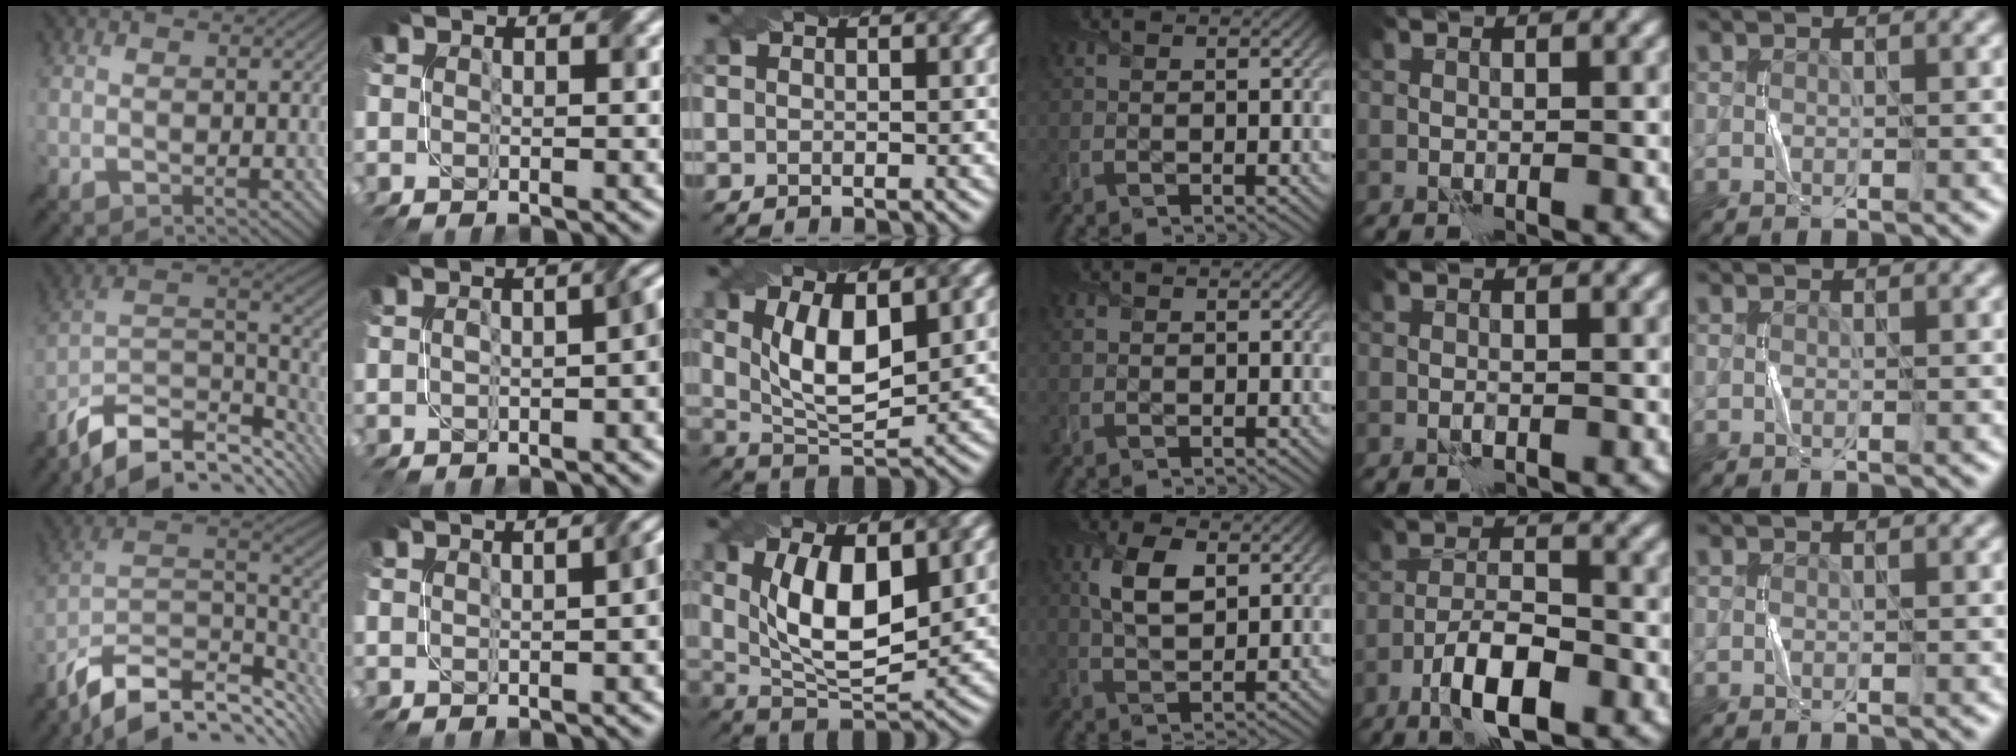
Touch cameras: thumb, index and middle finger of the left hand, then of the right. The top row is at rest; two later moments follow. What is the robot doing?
{"motion": "twist", "object": "screw"}